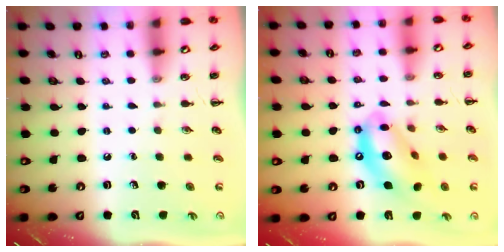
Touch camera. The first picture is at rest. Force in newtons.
{"total": 14.8, "press": 14.2, "slide": 4.0}